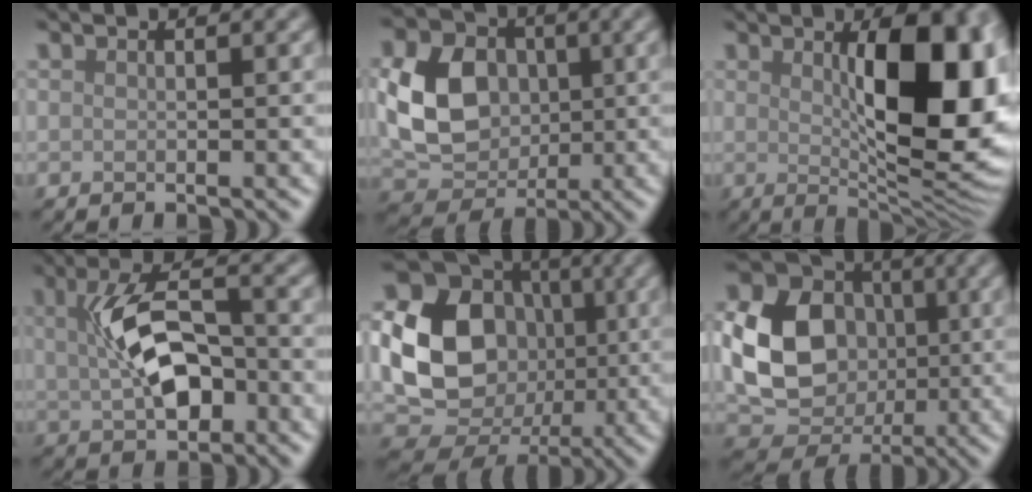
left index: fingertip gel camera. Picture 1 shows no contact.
{"total": 7.5, "force": [0.3, 5.9, 4.6], "torque": [-0.095, 0.002, 0.002]}
{"total": 11.2, "force": [1.5, 3.7, 10.5], "torque": [-0.137, -0.006, 0.030]}
{"total": 6.6, "force": [0.2, 3.3, 5.7], "torque": [-0.109, 0.006, 0.002]}
{"total": 12.9, "force": [-0.2, 10.6, 7.3], "torque": [-0.134, -0.013, -0.008]}
{"total": 10.5, "force": [-0.2, 8.4, 6.2], "torque": [-0.123, -0.014, -0.007]}